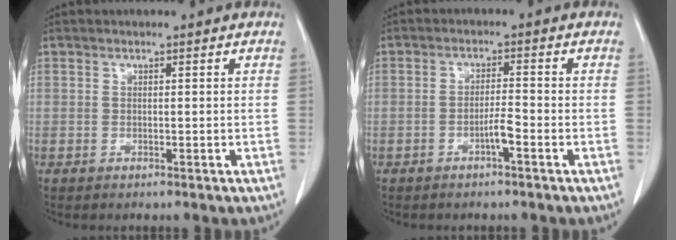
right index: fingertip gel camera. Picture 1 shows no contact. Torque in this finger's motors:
{"motor_torque": [0.91, 0.19, 0.41, 0.07]}